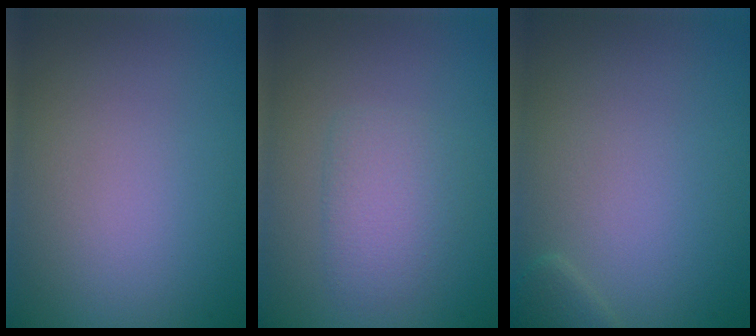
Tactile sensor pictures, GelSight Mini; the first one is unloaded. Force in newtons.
{"total": 2.4, "press": 2.4, "slide": 0.4}
{"total": 1.0, "press": 1.0, "slide": 0.1}